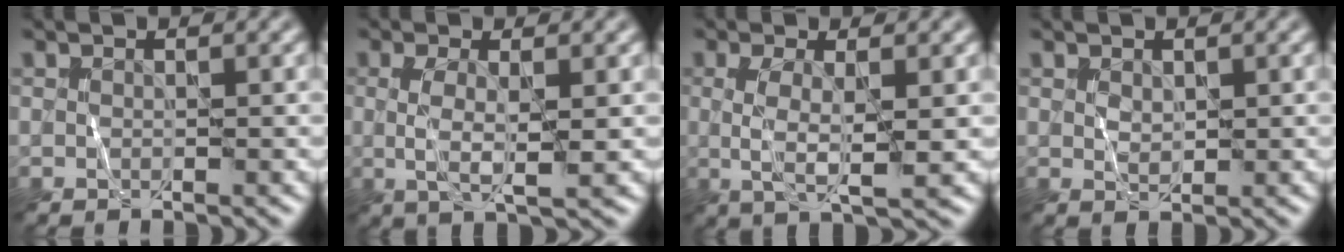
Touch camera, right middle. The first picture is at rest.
{"total": 3.0, "force": [0.2, 0.7, 2.9], "torque": [-0.057, 0.001, 0.005]}
{"total": 3.4, "force": [0.2, 0.9, 3.3], "torque": [-0.066, 0.001, 0.005]}
{"total": 0.9, "force": [0.6, 0.5, 0.3], "torque": [-0.008, 0.003, 0.017]}